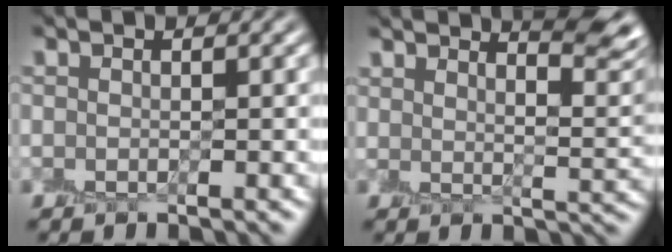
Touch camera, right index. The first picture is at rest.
{"total": 8.2, "force": [6.3, 2.3, 4.7], "torque": [-0.026, 0.038, 0.057]}